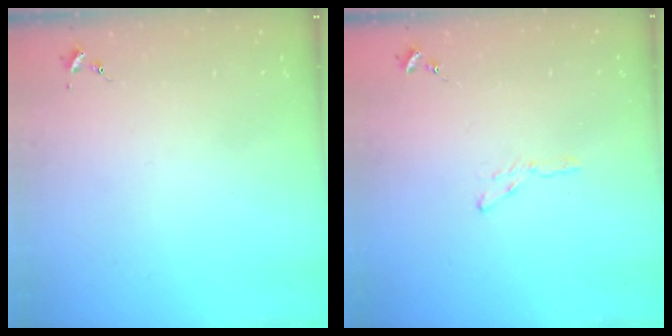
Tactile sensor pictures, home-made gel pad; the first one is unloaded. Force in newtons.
{"total": 3.9, "press": 3.9, "slide": 0.5}